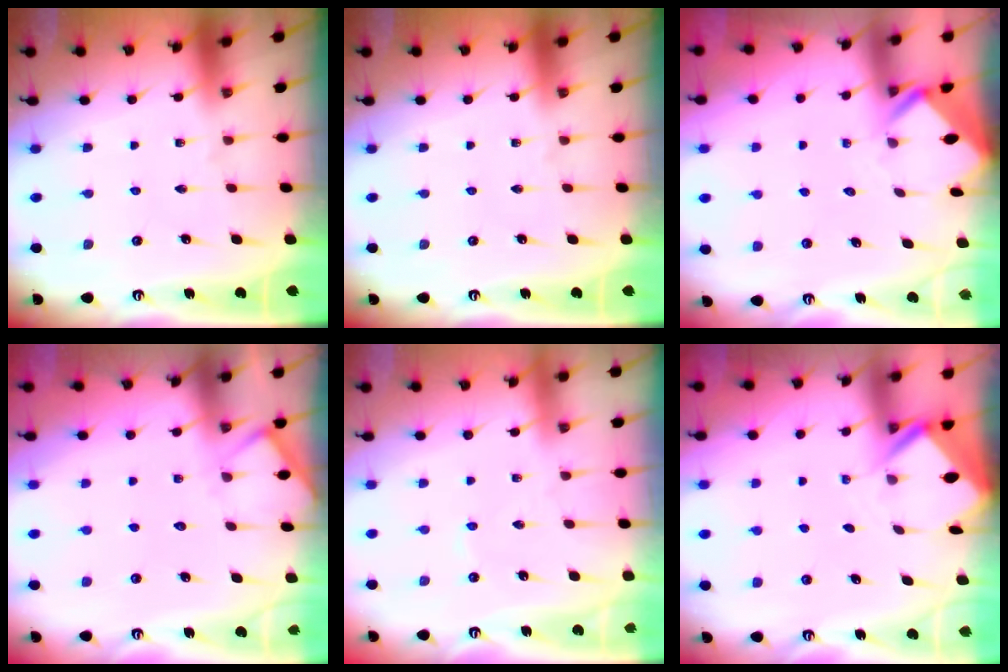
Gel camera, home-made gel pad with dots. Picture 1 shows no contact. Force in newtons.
{"total": 0.0}
{"total": 2.7, "press": 2.7, "slide": 0.1}
{"total": 3.9, "press": 3.9, "slide": 0.5}
{"total": 1.6, "press": 1.6, "slide": 0.3}
{"total": 2.3, "press": 2.3, "slide": 0.1}